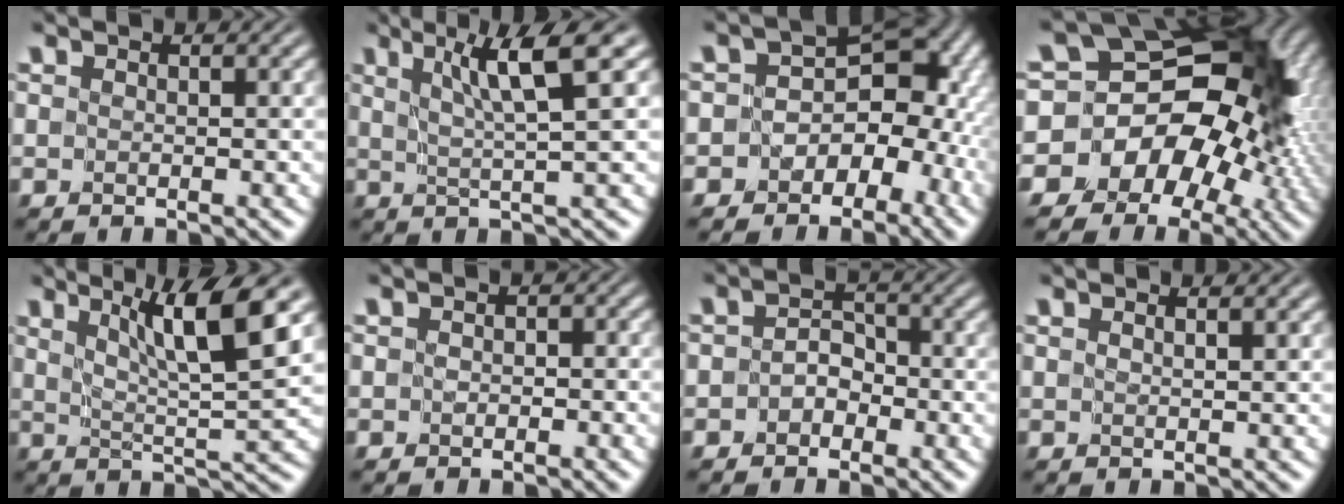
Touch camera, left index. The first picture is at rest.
{"total": 5.2, "force": [2.3, 0.2, 4.6], "torque": [-0.076, 0.005, 0.041]}
{"total": 9.1, "force": [-3.2, 7.5, 3.9], "torque": [0.030, 0.029, -0.084]}
{"total": 13.4, "force": [-2.9, 10.2, 8.3], "torque": [-0.086, 0.012, -0.061]}
{"total": 7.8, "force": [3.9, 0.8, 6.8], "torque": [-0.097, 0.006, 0.069]}
{"total": 0.7, "force": [-0.4, 0.5, 0.0], "torque": [0.004, -0.002, -0.007]}
{"total": 1.7, "force": [-0.9, 1.3, 0.7], "torque": [-0.006, 0.009, -0.019]}
{"total": 0.6, "force": [0.6, -0.3, 0.1], "torque": [-0.005, -0.001, 0.008]}